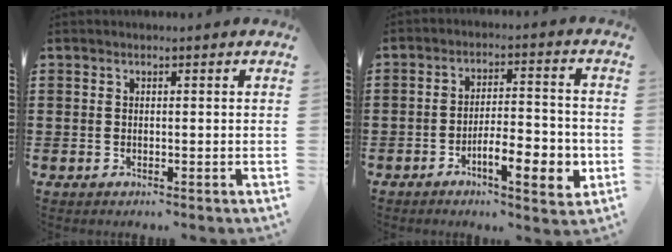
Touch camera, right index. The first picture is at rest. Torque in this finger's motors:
{"motor_torque": [1.20, -0.94, 0.25, 0.16]}